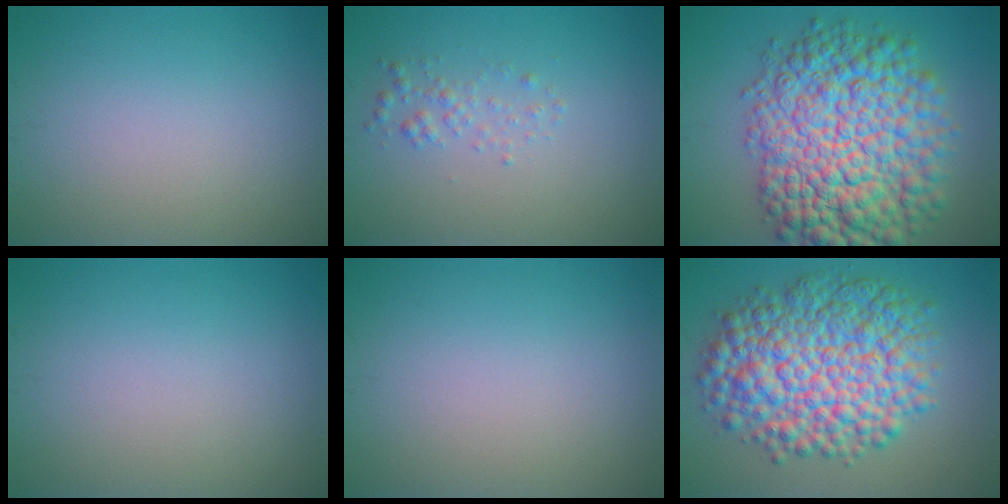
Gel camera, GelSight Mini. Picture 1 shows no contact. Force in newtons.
{"total": 1.3, "press": 1.3, "slide": 0.0}
{"total": 14.1, "press": 14.1, "slide": 0.3}
{"total": 0.0}
{"total": 0.0}
{"total": 11.4, "press": 11.4, "slide": 0.2}